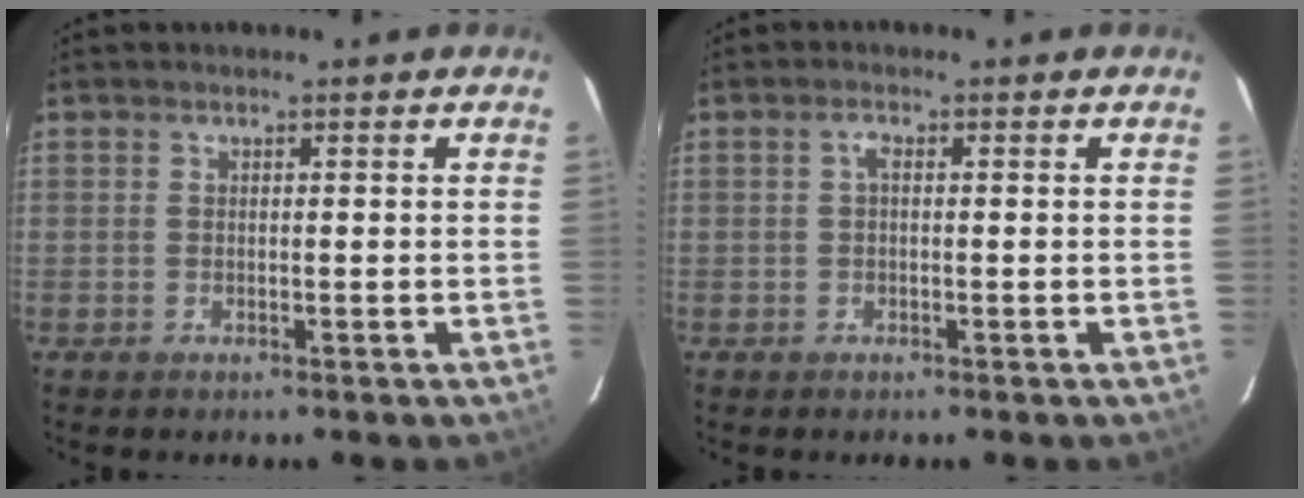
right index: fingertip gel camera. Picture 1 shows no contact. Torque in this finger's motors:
{"motor_torque": [0.33, 0.06, 0.13, 0.04]}